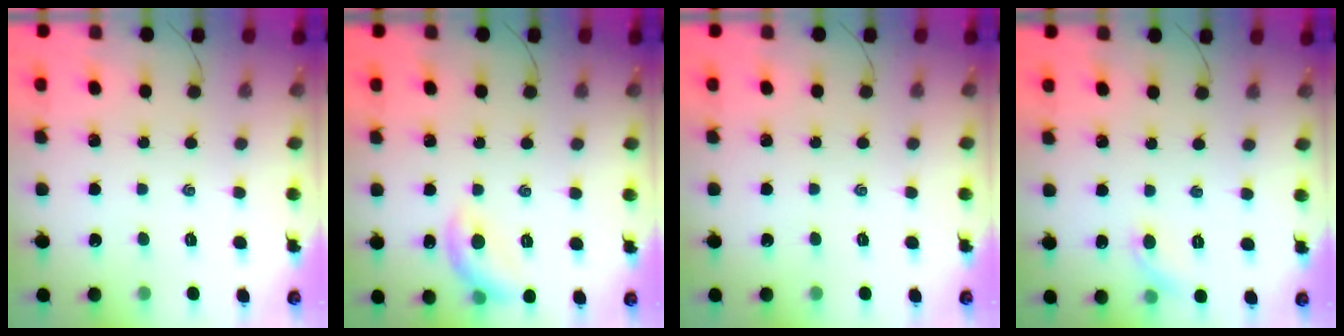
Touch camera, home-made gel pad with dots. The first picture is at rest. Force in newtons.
{"total": 8.5, "press": 8.4, "slide": 0.7}
{"total": 0.0}
{"total": 4.5, "press": 4.3, "slide": 1.6}